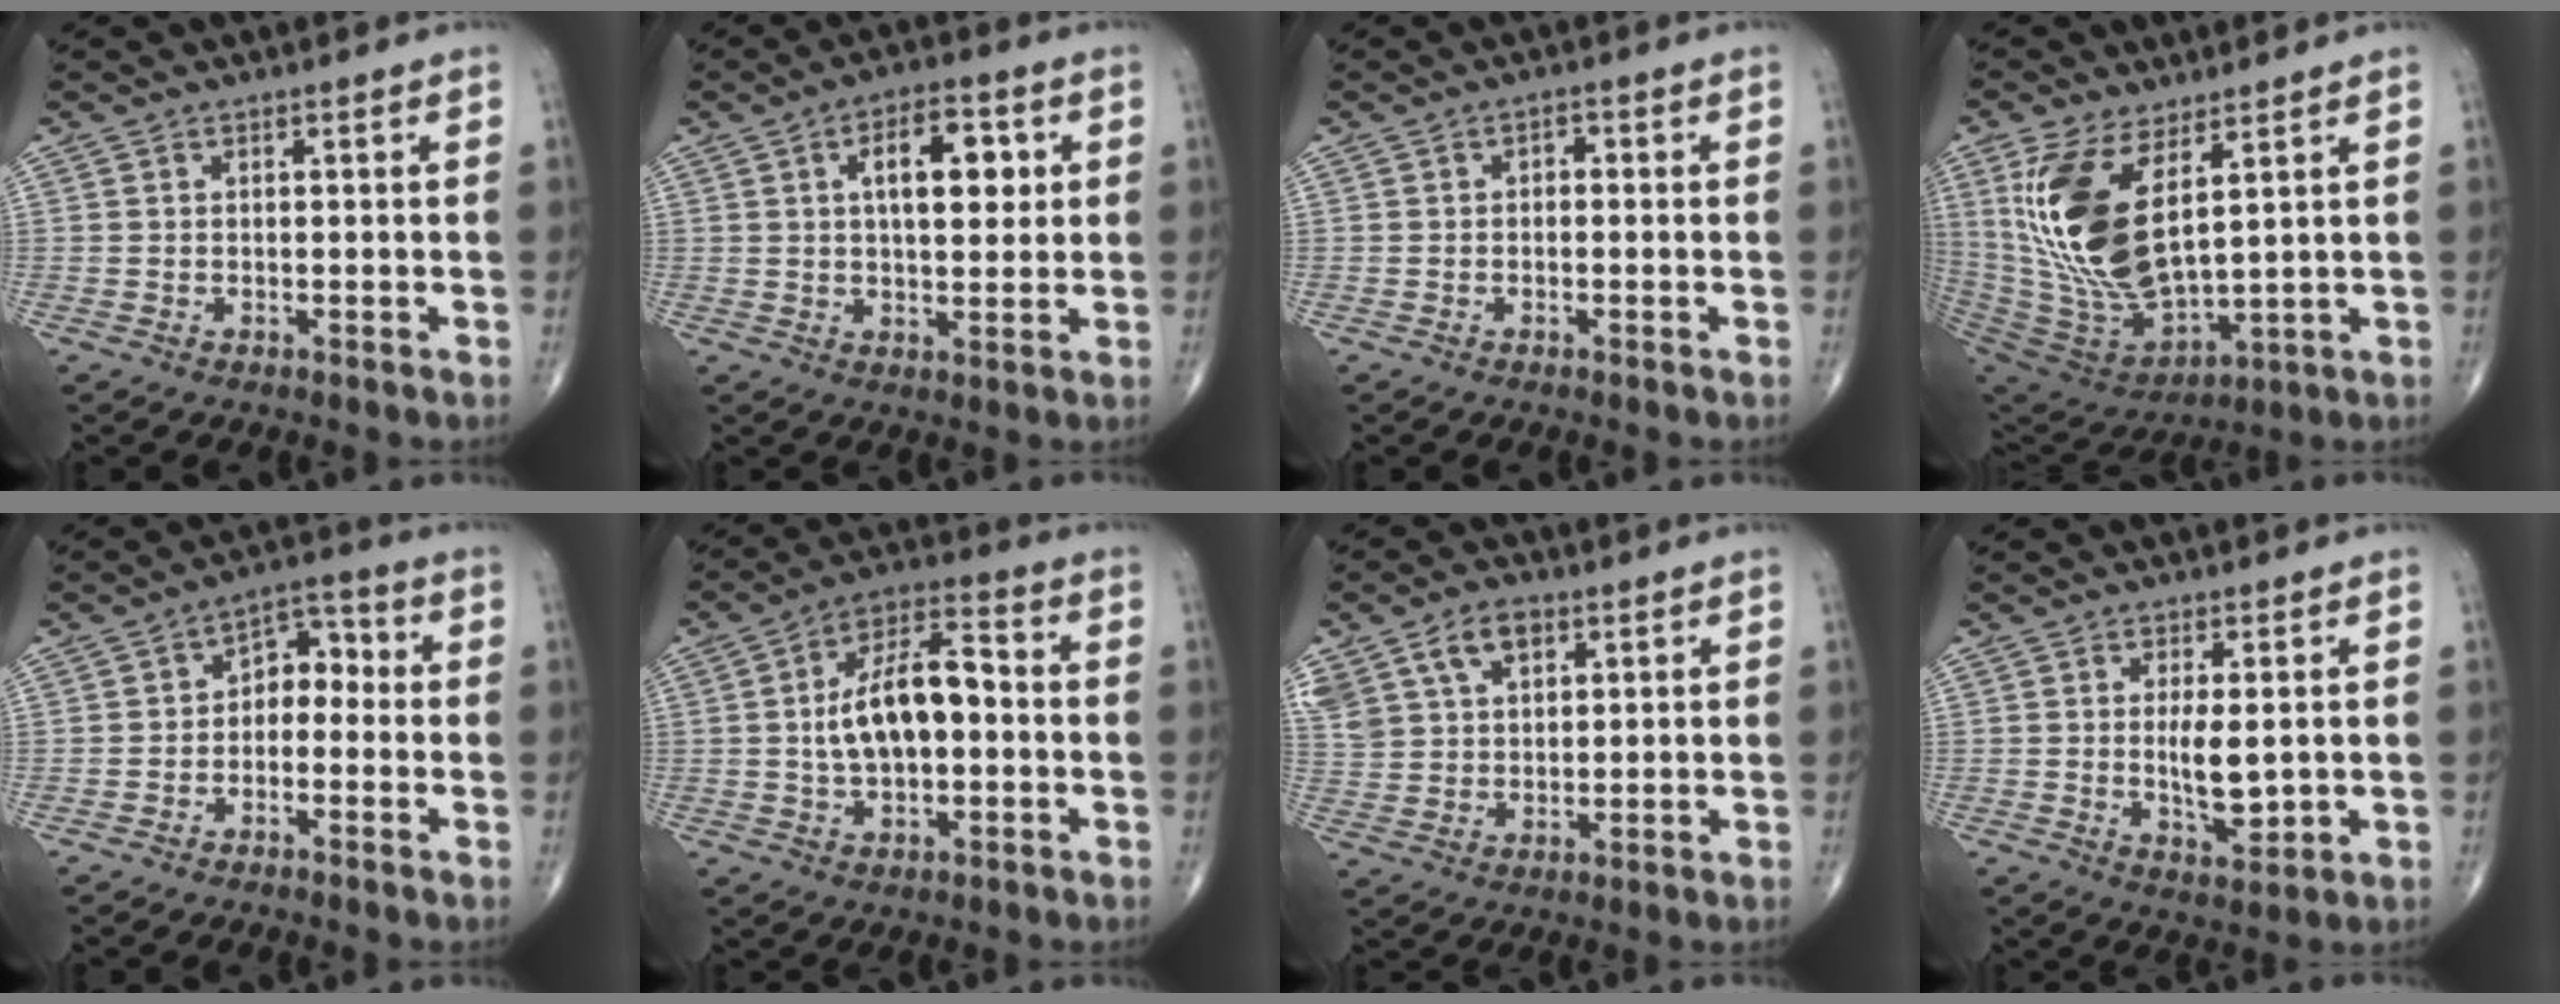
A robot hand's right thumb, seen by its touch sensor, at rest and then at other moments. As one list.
[{"total": 10.1, "force": [2.6, 4.9, 8.4], "torque": [-0.101, 0.000, 0.036]}, {"total": 1.3, "force": [-0.2, 0.9, 0.9], "torque": [-0.002, 0.006, -0.010]}, {"total": 19.0, "force": [6.1, 8.6, 15.9], "torque": [-0.318, -0.037, 0.134]}, {"total": 6.1, "force": [-1.2, 4.3, 4.2], "torque": [-0.033, 0.039, -0.037]}, {"total": 13.0, "force": [-0.3, 6.6, 11.2], "torque": [-0.185, 0.033, -0.011]}, {"total": 10.0, "force": [4.9, 6.7, 5.5], "torque": [-0.104, -0.004, 0.097]}, {"total": 6.2, "force": [0.4, 2.3, 5.8], "torque": [-0.094, -0.016, 0.014]}]